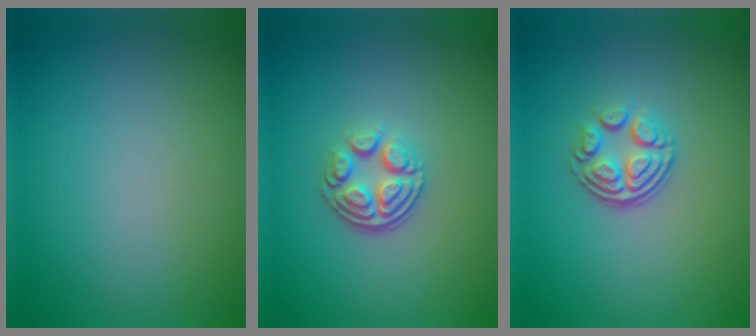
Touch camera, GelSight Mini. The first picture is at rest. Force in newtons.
{"total": 3.7, "press": 2.6, "slide": 2.6}
{"total": 3.5, "press": 2.5, "slide": 2.4}